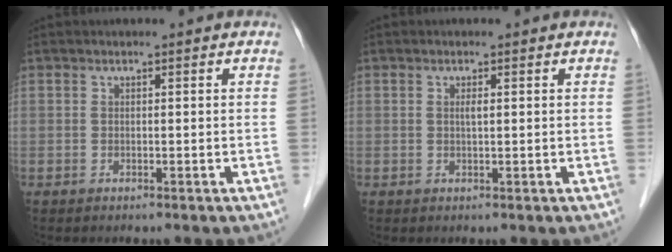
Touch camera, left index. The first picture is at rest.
{"total": 0.8, "force": [0.3, 0.1, 0.8], "torque": [-0.020, 0.000, 0.005]}